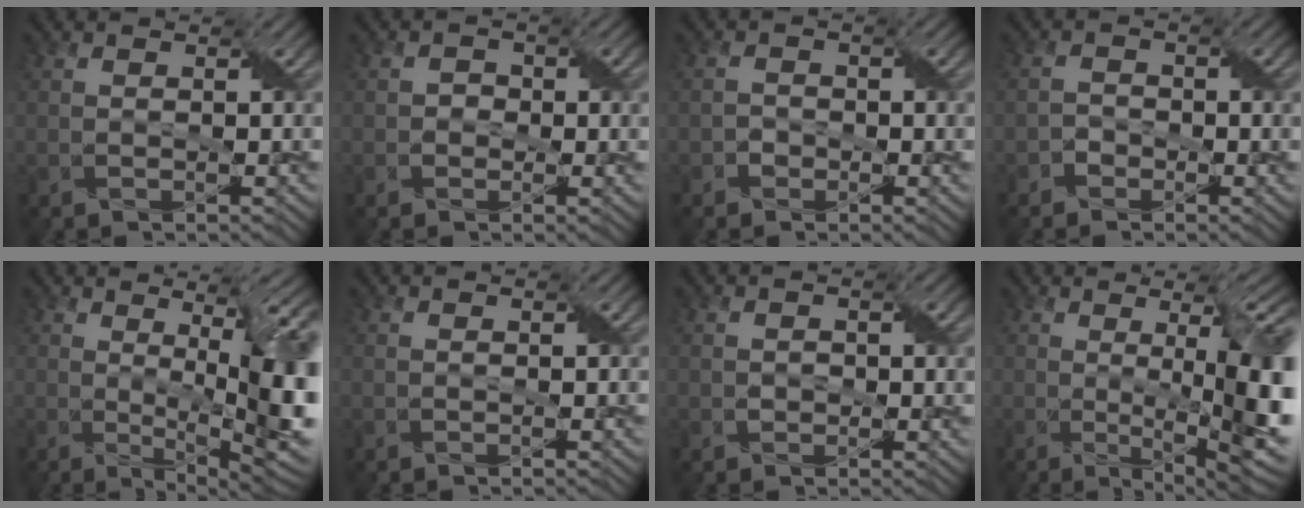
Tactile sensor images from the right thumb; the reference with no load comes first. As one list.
[{"total": 1.6, "force": [-0.3, 1.5, 0.5], "torque": [-0.006, 0.001, -0.007]}, {"total": 1.4, "force": [-0.7, 1.2, 0.4], "torque": [-0.006, 0.003, -0.014]}, {"total": 1.7, "force": [-1.2, 1.2, 0.4], "torque": [-0.009, 0.006, -0.026]}, {"total": 12.9, "force": [1.4, 4.0, 12.2], "torque": [-0.170, 0.006, 0.026]}, {"total": 0.0}, {"total": 1.4, "force": [0.0, 1.2, 0.8], "torque": [-0.018, -0.004, 0.000]}, {"total": 11.4, "force": [-0.2, 2.8, 11.0], "torque": [-0.154, -0.004, 0.002]}]